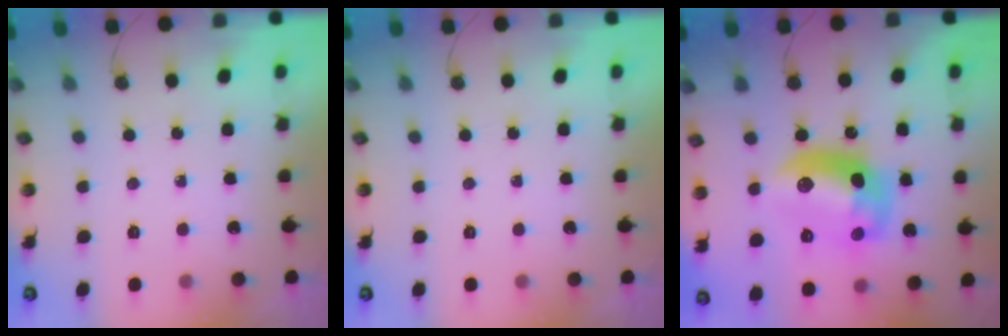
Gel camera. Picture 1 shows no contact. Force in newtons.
{"total": 0.0}
{"total": 14.0, "press": 14.0, "slide": 0.8}